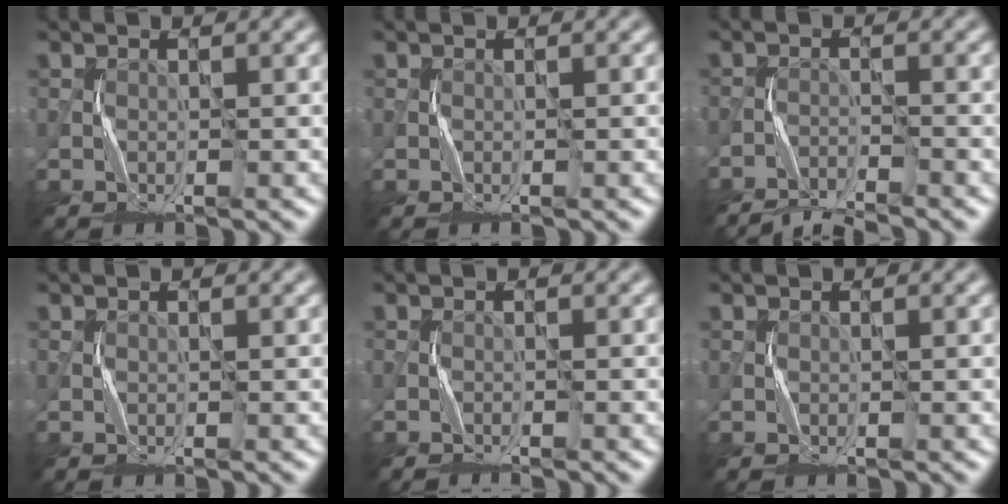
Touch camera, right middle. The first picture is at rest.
{"total": 0.0}
{"total": 3.9, "force": [-3.8, 0.2, 1.0], "torque": [-0.022, -0.008, -0.070]}
{"total": 0.0}
{"total": 0.6, "force": [-0.6, 0.0, 0.0], "torque": [0.001, 0.002, -0.013]}
{"total": 0.0}